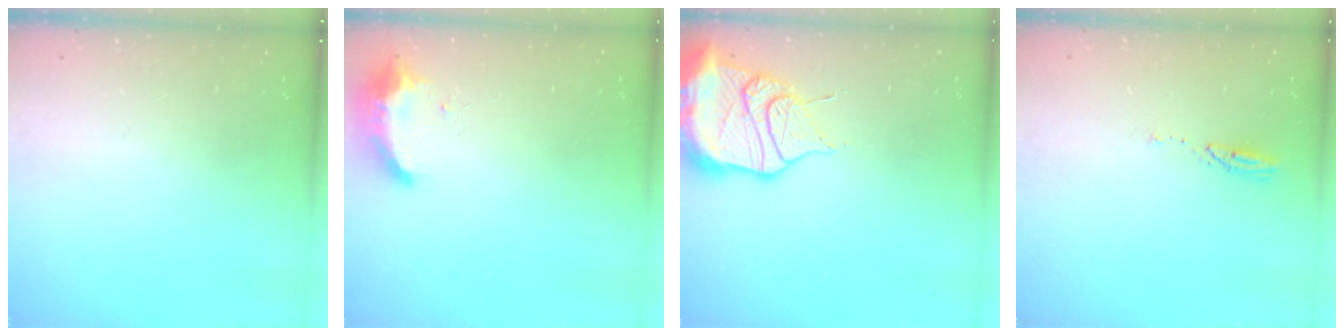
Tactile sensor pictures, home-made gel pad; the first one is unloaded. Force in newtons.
{"total": 9.6, "press": 9.0, "slide": 3.4}
{"total": 19.4, "press": 19.4, "slide": 1.9}
{"total": 3.7, "press": 3.7, "slide": 0.4}